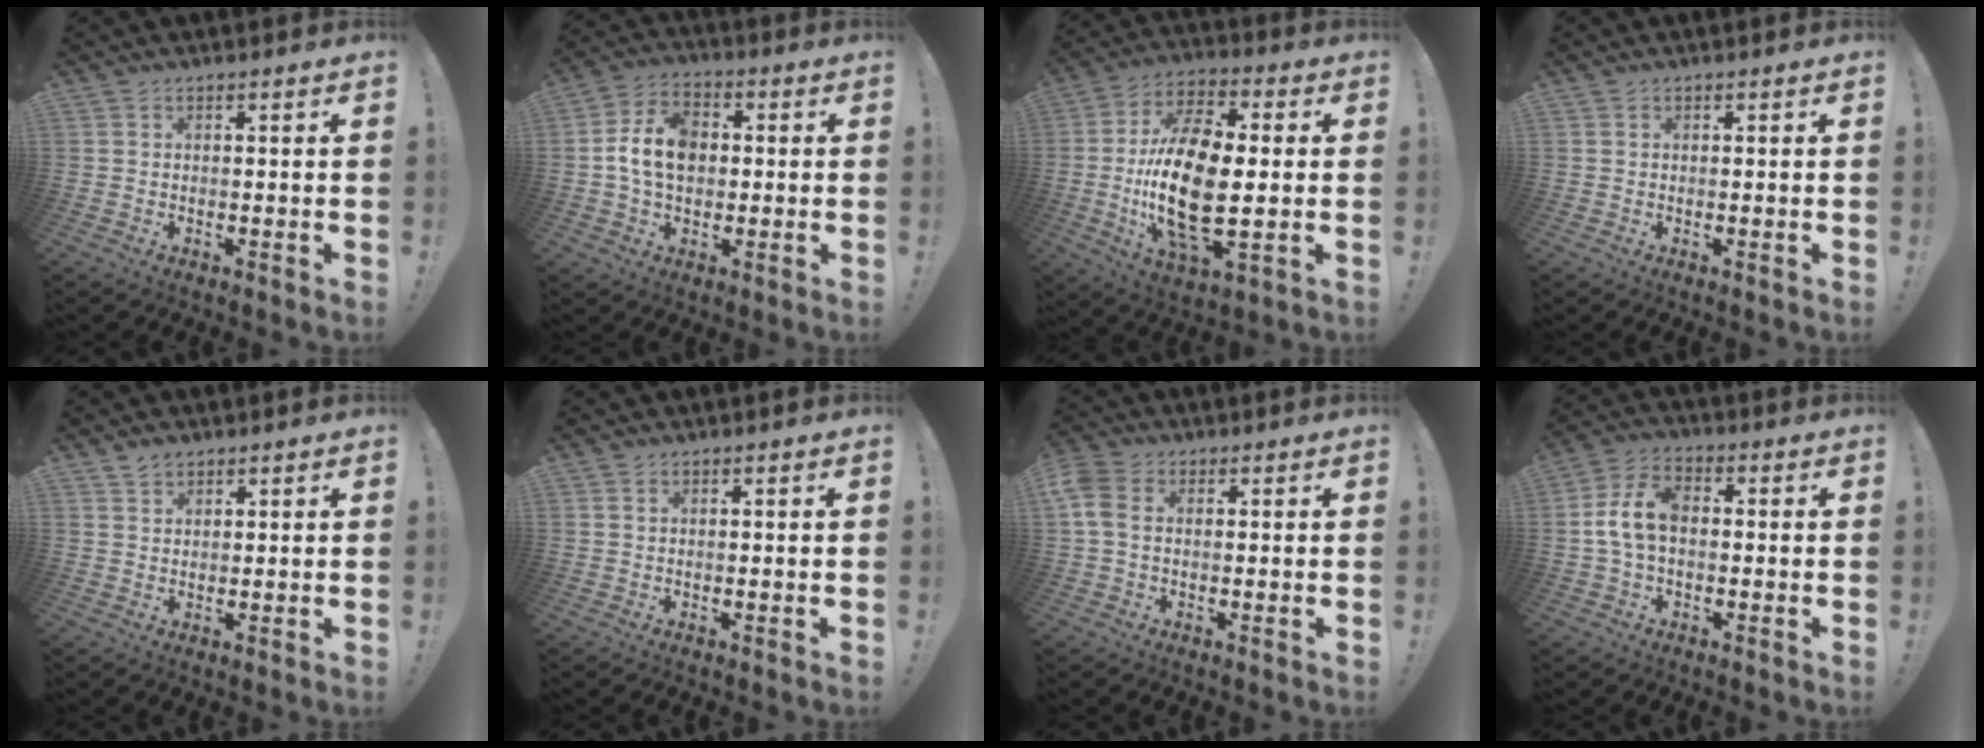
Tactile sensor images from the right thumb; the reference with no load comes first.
{"total": 11.8, "force": [0.3, 8.4, 8.2], "torque": [-0.147, 0.011, 0.009]}
{"total": 22.1, "force": [-1.6, 10.7, 19.3], "torque": [-0.390, -0.008, -0.030]}
{"total": 0.0}
{"total": 2.2, "force": [1.8, 1.3, 0.5], "torque": [0.002, -0.012, 0.030]}
{"total": 0.0}
{"total": 6.3, "force": [0.9, 4.3, 4.5], "torque": [-0.101, 0.003, 0.018]}
{"total": 9.5, "force": [-0.2, 5.8, 7.4], "torque": [-0.142, 0.011, 0.002]}